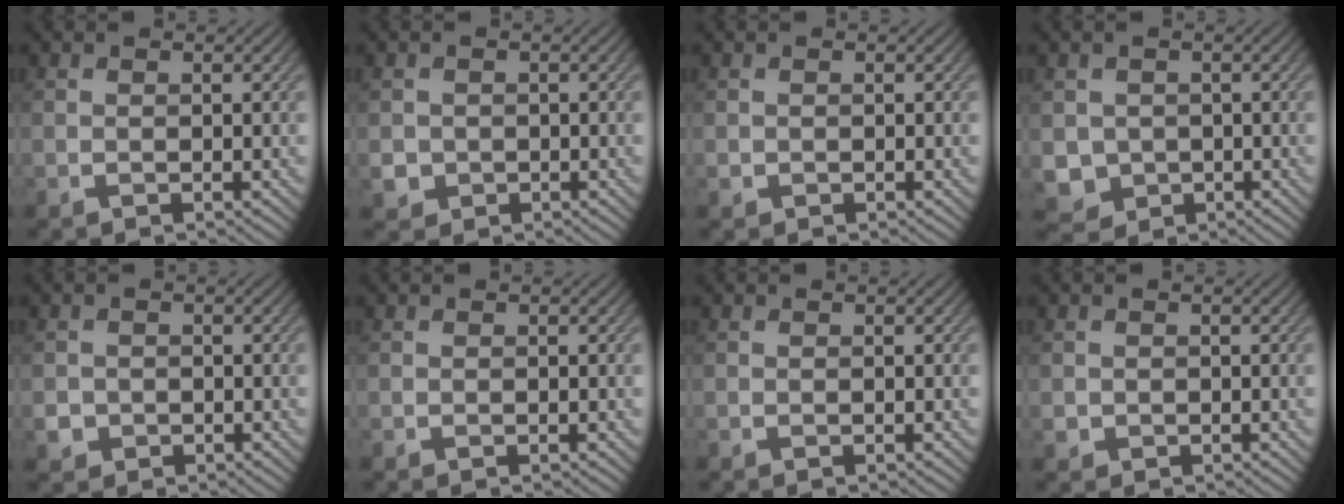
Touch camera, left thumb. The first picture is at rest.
{"total": 2.0, "force": [-0.5, 2.0, 0.4], "torque": [-0.009, -0.009, -0.009]}
{"total": 0.6, "force": [-0.1, 0.6, 0.1], "torque": [-0.001, -0.006, -0.003]}
{"total": 3.7, "force": [-0.3, 3.5, 1.1], "torque": [-0.040, -0.018, -0.010]}
{"total": 2.0, "force": [-0.7, 1.8, 0.5], "torque": [-0.009, -0.007, -0.014]}
{"total": 0.0}
{"total": 0.0}
{"total": 1.0, "force": [-0.1, 0.9, 0.1], "torque": [-0.003, -0.007, -0.001]}